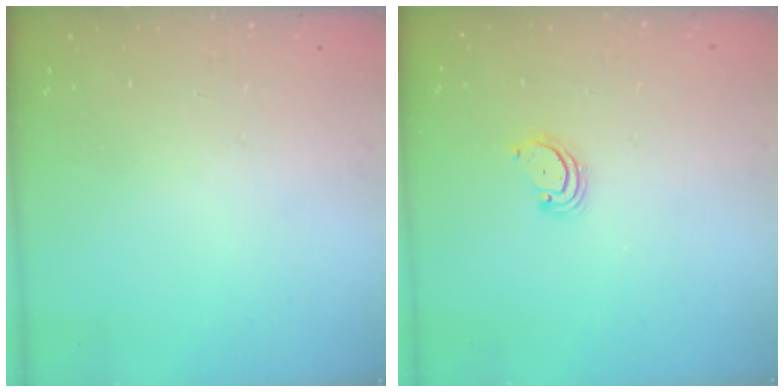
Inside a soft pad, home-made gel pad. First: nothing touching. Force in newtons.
{"total": 2.5, "press": 2.5, "slide": 0.3}